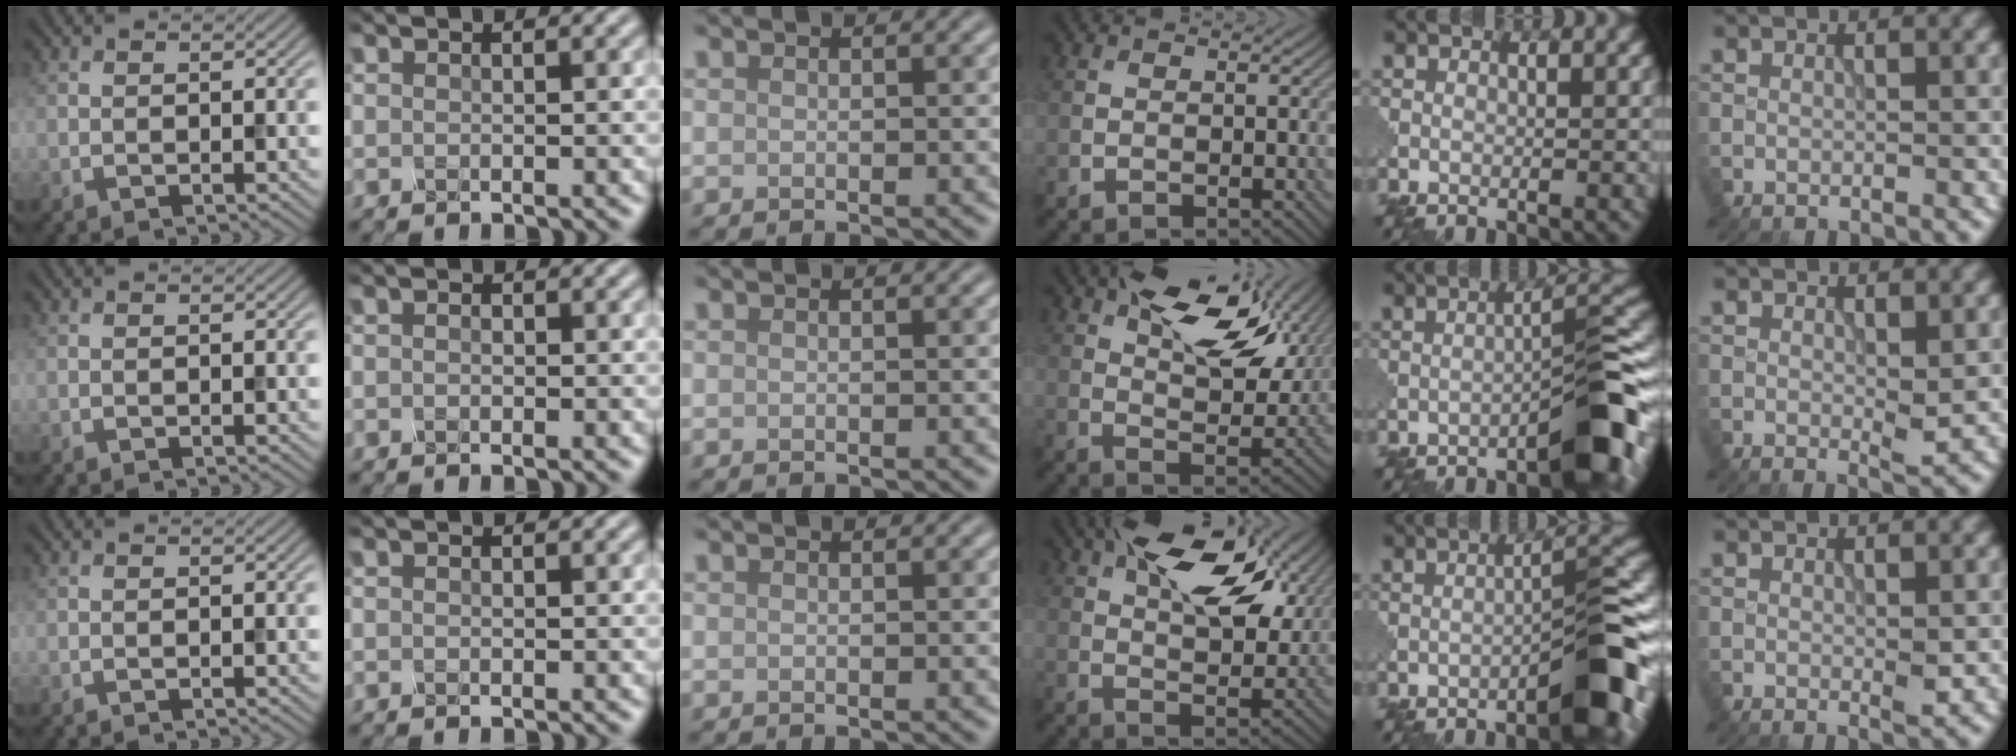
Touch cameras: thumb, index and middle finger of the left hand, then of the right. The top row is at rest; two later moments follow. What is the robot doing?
{"motion": "press", "object": "mechanical pencil"}